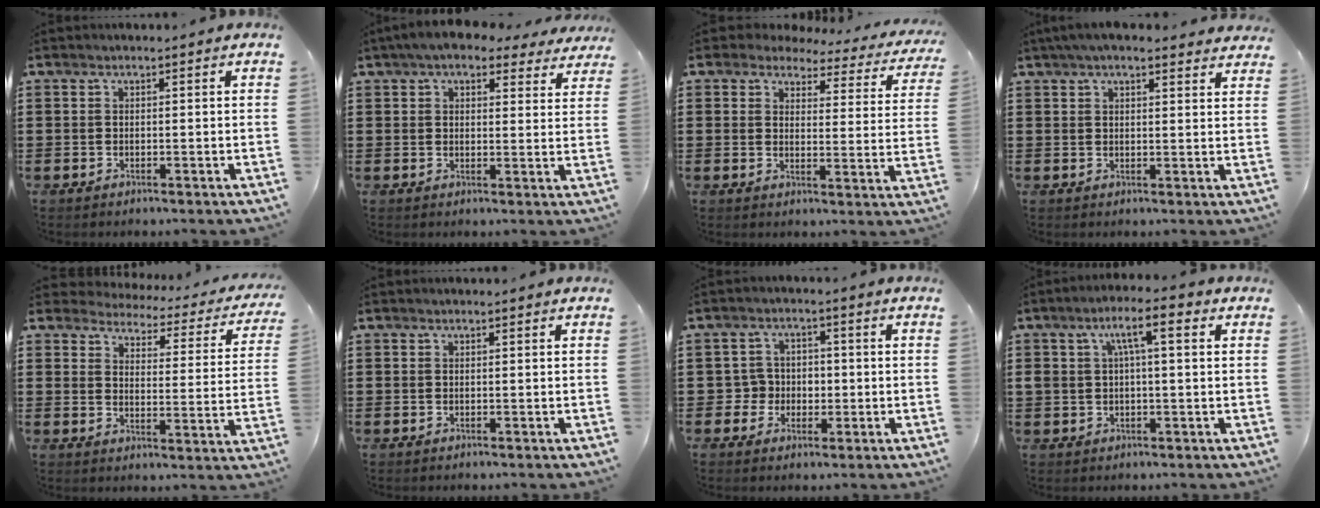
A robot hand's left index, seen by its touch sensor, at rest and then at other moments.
{"total": 5.5, "force": [4.5, 1.6, 2.7], "torque": [-0.066, -0.001, 0.083]}
{"total": 3.6, "force": [3.1, 1.3, 1.1], "torque": [-0.042, -0.015, 0.052]}
{"total": 4.0, "force": [3.4, 0.6, 2.0], "torque": [-0.049, 0.002, 0.063]}
{"total": 2.9, "force": [2.9, 0.5, 0.3], "torque": [-0.030, -0.024, 0.043]}
{"total": 0.0}
{"total": 3.9, "force": [-0.6, 3.7, 1.1], "torque": [-0.036, 0.008, -0.015]}
{"total": 6.3, "force": [1.5, 1.8, 5.8], "torque": [-0.116, 0.014, 0.021]}